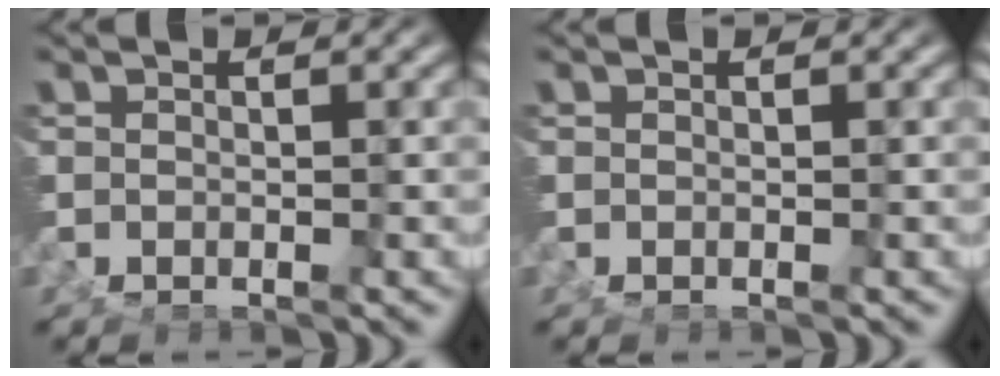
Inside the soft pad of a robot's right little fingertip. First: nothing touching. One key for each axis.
{"total": 0.0}